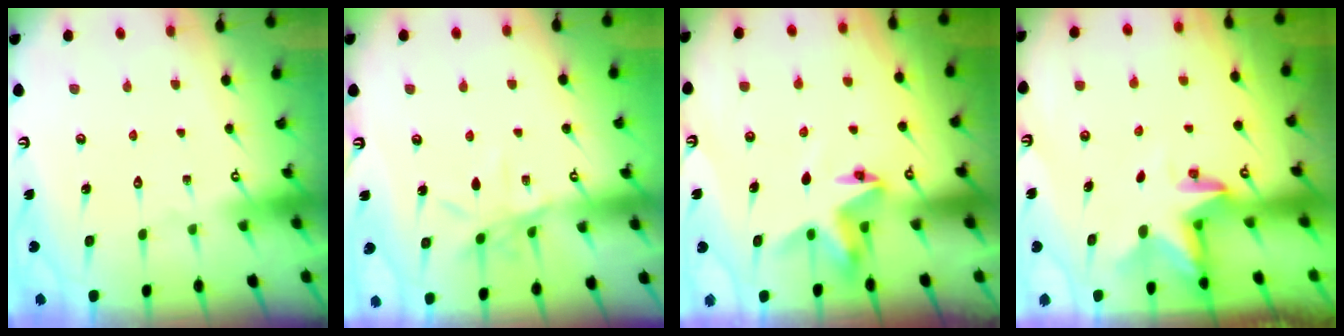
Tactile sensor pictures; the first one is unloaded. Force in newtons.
{"total": 8.0, "press": 7.9, "slide": 0.5}
{"total": 5.1, "press": 5.1, "slide": 0.0}
{"total": 2.8, "press": 2.8, "slide": 0.2}